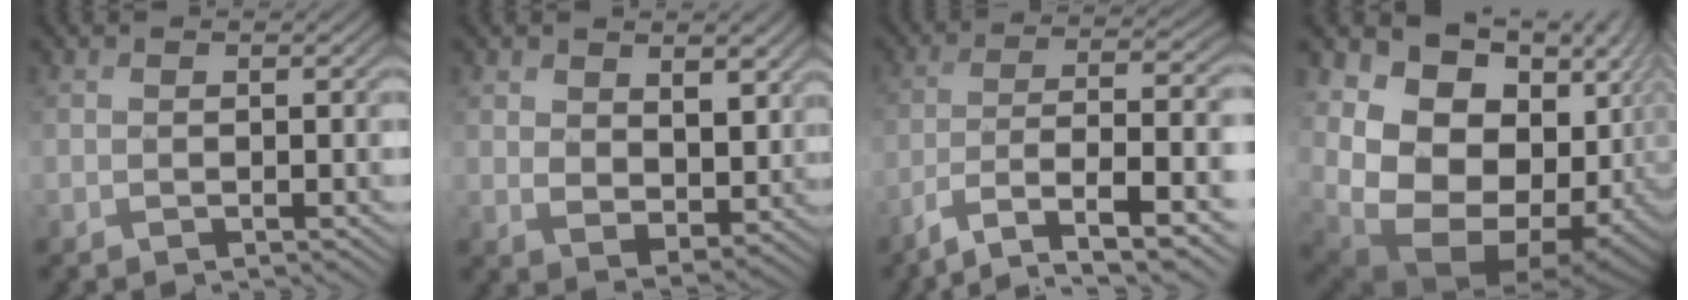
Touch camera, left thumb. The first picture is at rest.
{"total": 7.3, "force": [3.1, 4.8, 4.6], "torque": [-0.107, -0.014, 0.064]}
{"total": 11.0, "force": [-7.2, 2.2, 8.0], "torque": [-0.120, 0.000, -0.131]}
{"total": 20.1, "force": [2.0, 14.2, 14.1], "torque": [-0.276, -0.016, 0.067]}